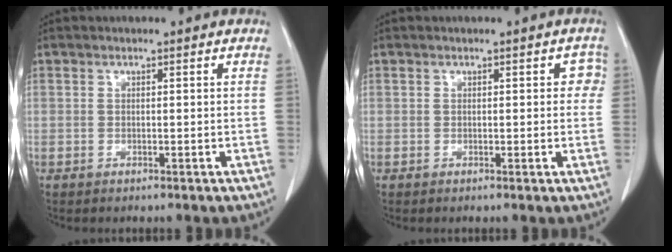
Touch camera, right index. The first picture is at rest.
{"total": 2.2, "force": [0.5, 1.6, 1.5], "torque": [0.004, 0.013, 0.002]}